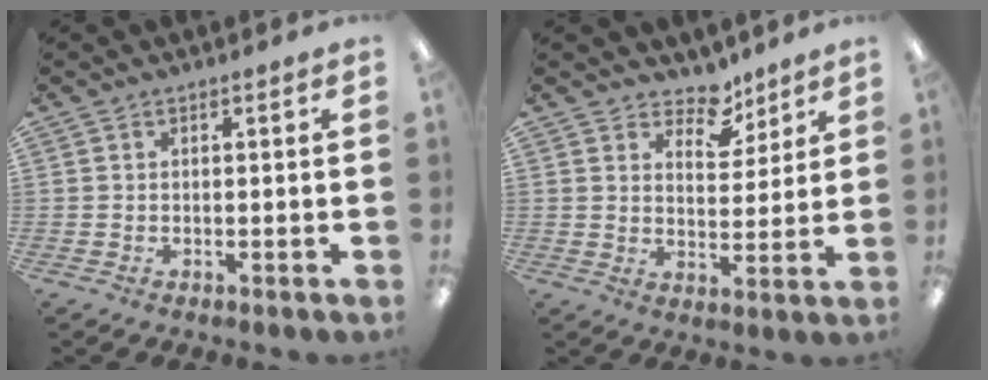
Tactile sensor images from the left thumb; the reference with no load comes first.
{"total": 7.9, "force": [6.2, 4.2, 2.6], "torque": [-0.027, -0.039, 0.108]}